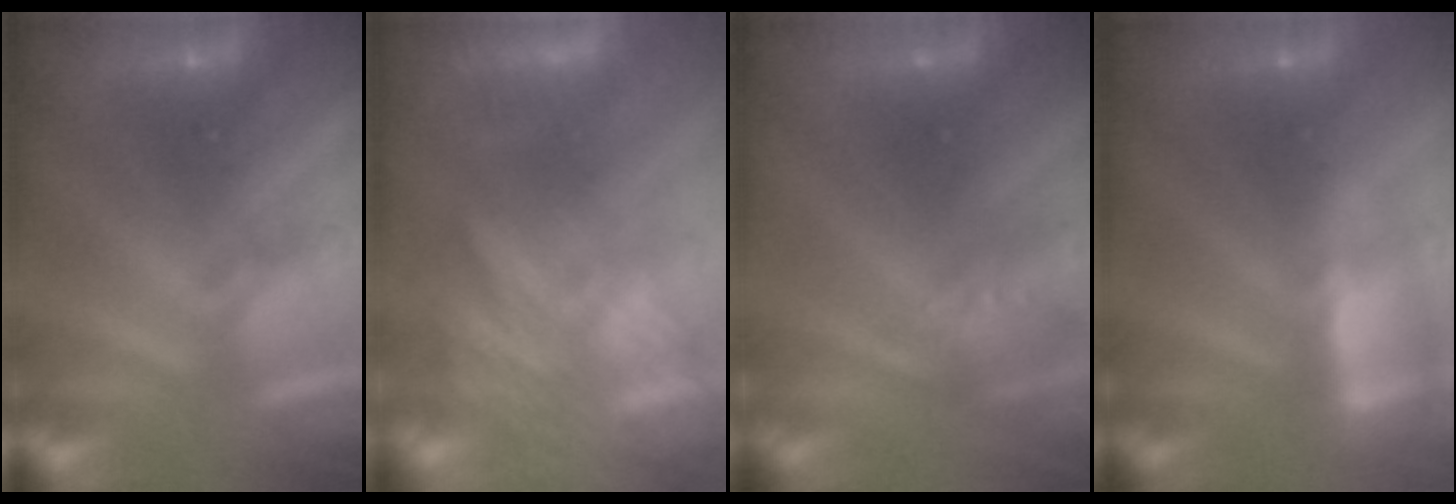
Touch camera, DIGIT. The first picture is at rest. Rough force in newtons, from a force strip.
{"total": 8.7}
{"total": 5.9}
{"total": 2.9}